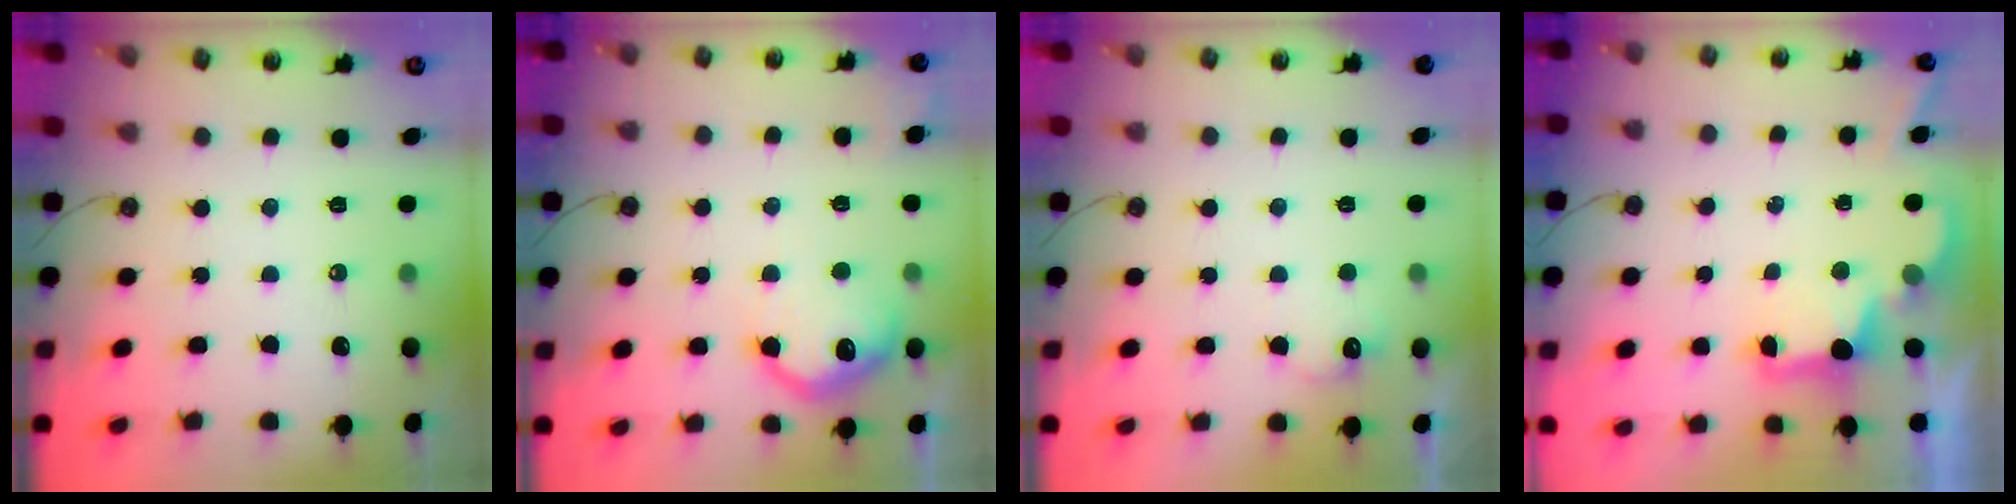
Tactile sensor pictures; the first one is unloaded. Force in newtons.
{"total": 11.9, "press": 11.9, "slide": 0.8}
{"total": 7.0, "press": 6.9, "slide": 1.2}
{"total": 2.5, "press": 2.4, "slide": 0.7}